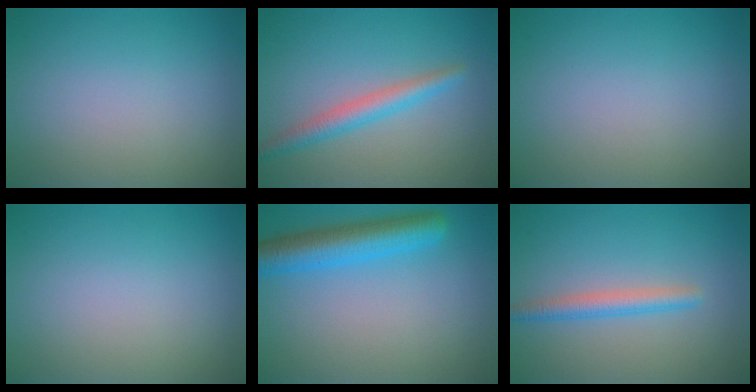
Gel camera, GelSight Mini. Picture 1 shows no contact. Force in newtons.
{"total": 2.8, "press": 2.8, "slide": 0.0}
{"total": 0.0}
{"total": 0.0}
{"total": 5.4, "press": 5.4, "slide": 0.3}
{"total": 2.4, "press": 2.4, "slide": 0.1}